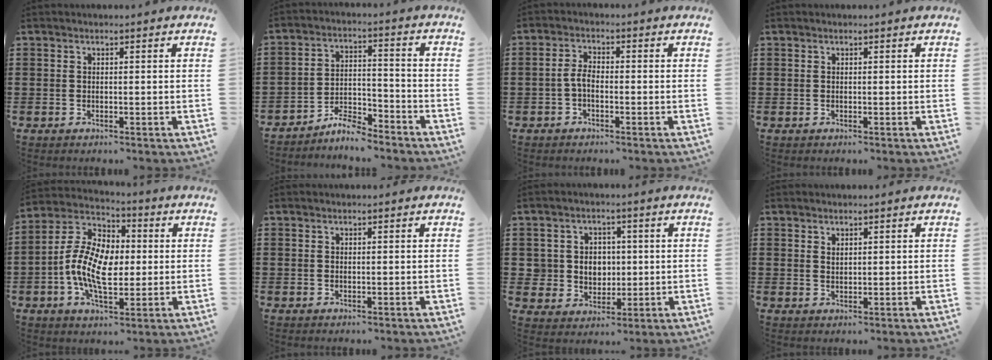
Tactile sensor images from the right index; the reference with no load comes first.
{"total": 5.6, "force": [-5.2, 1.1, 1.9], "torque": [-0.038, 0.010, -0.100]}
{"total": 2.7, "force": [-1.1, 1.2, 2.2], "torque": [-0.057, -0.001, -0.026]}
{"total": 0.0}
{"total": 11.2, "force": [-1.2, 6.7, 8.9], "torque": [-0.213, 0.000, -0.027]}
{"total": 0.0}
{"total": 4.8, "force": [0.5, 4.6, 1.4], "torque": [-0.049, 0.016, 0.007]}
{"total": 1.0, "force": [0.8, 0.5, 0.2], "torque": [-0.006, 0.003, 0.016]}